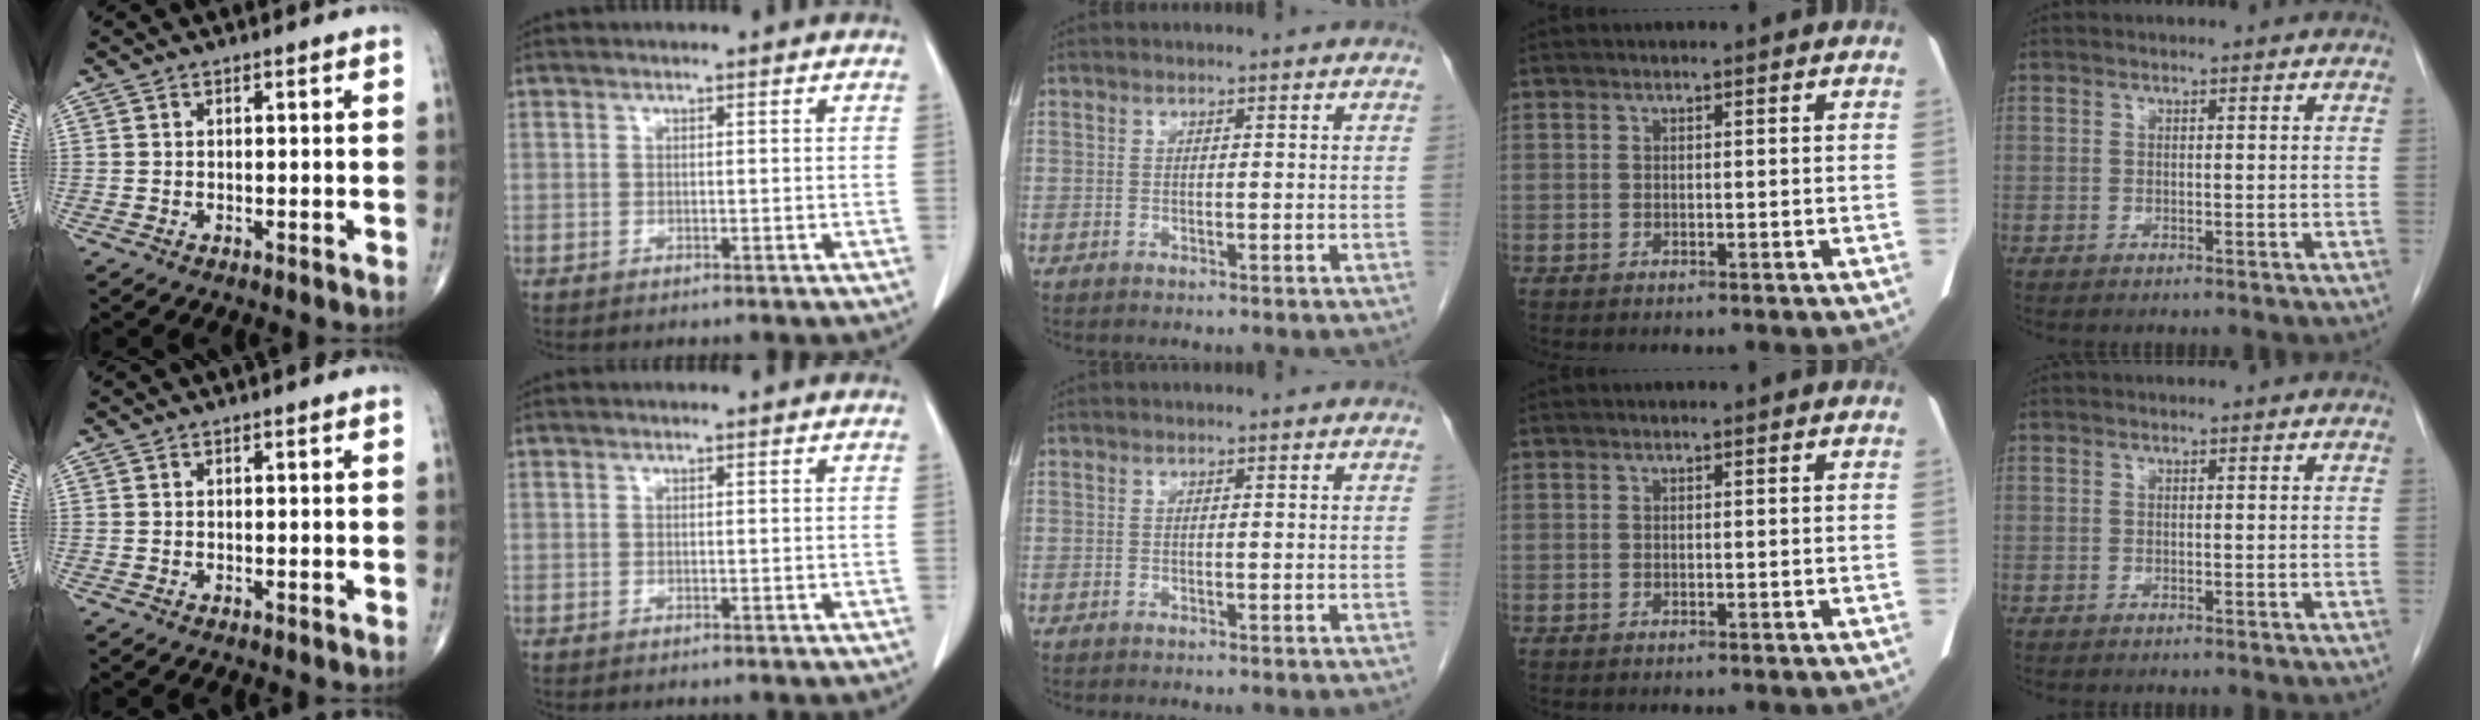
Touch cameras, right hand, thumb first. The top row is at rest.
{}